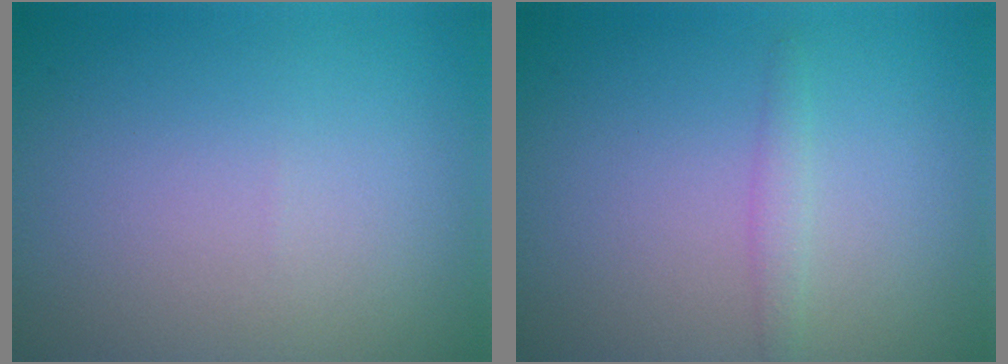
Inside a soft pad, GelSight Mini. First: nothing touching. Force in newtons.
{"total": 1.1, "press": 1.1, "slide": 0.0}